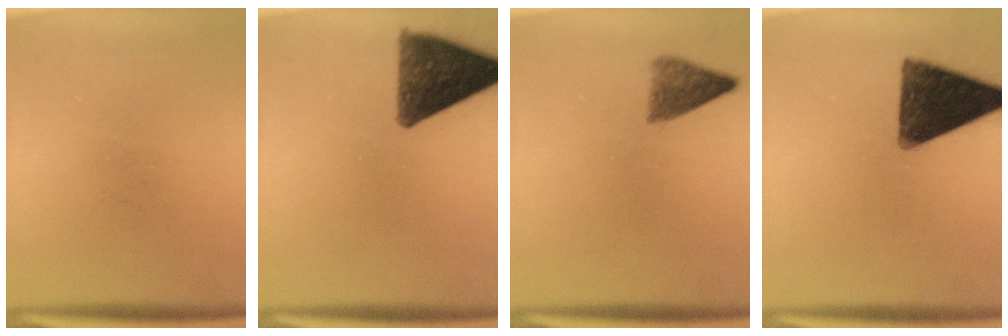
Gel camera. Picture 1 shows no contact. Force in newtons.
{"total": 11.5}
{"total": 3.7}
{"total": 14.0}